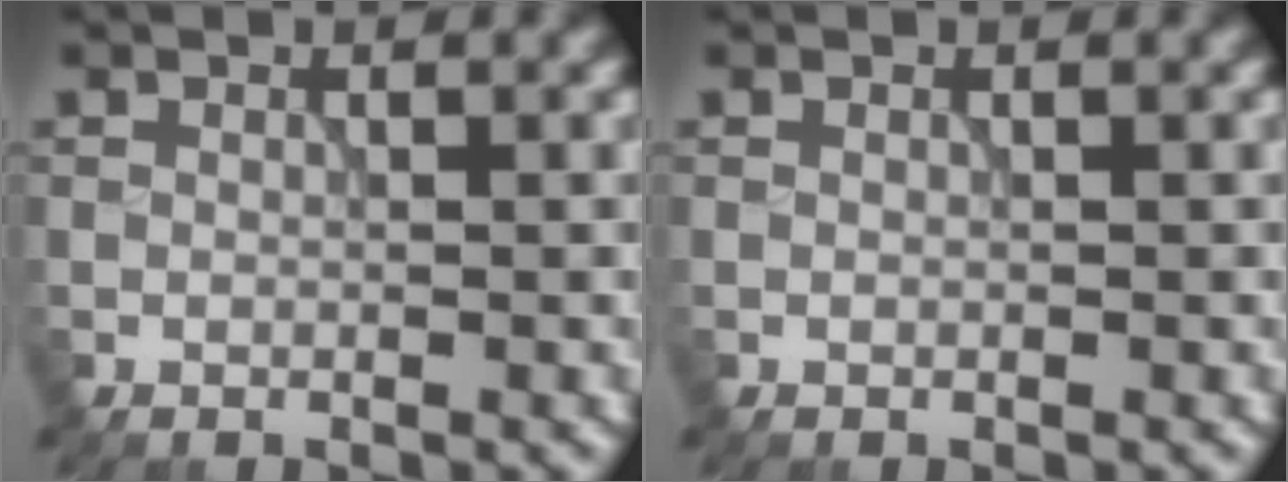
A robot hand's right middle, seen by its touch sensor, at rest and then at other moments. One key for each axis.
{"total": 0.0}